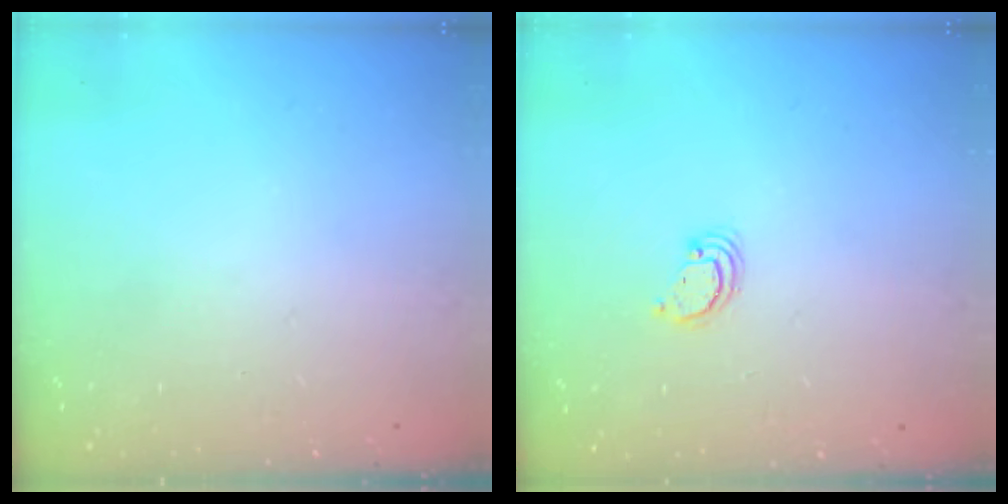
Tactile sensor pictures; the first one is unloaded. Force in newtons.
{"total": 2.6, "press": 2.6, "slide": 0.2}